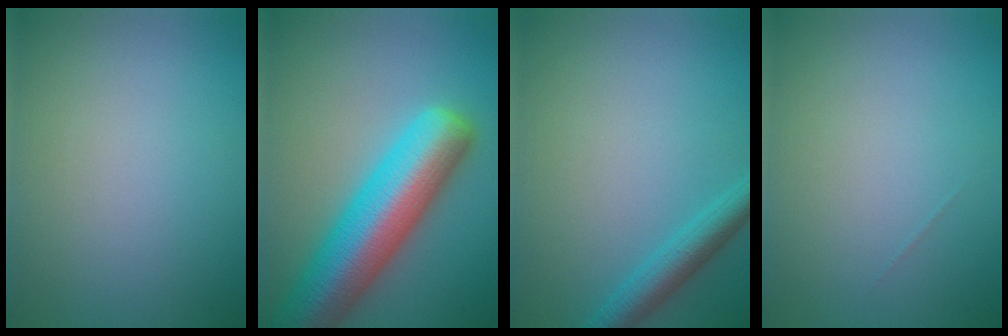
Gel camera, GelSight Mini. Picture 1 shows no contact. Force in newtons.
{"total": 10.3, "press": 10.3, "slide": 0.6}
{"total": 3.0, "press": 3.0, "slide": 0.1}
{"total": 0.0}